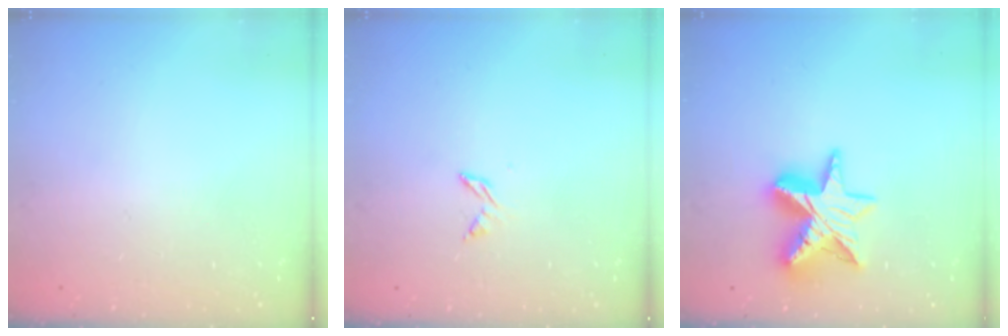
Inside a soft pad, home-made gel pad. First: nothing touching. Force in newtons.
{"total": 4.3, "press": 4.3, "slide": 0.5}
{"total": 12.5, "press": 12.4, "slide": 1.1}